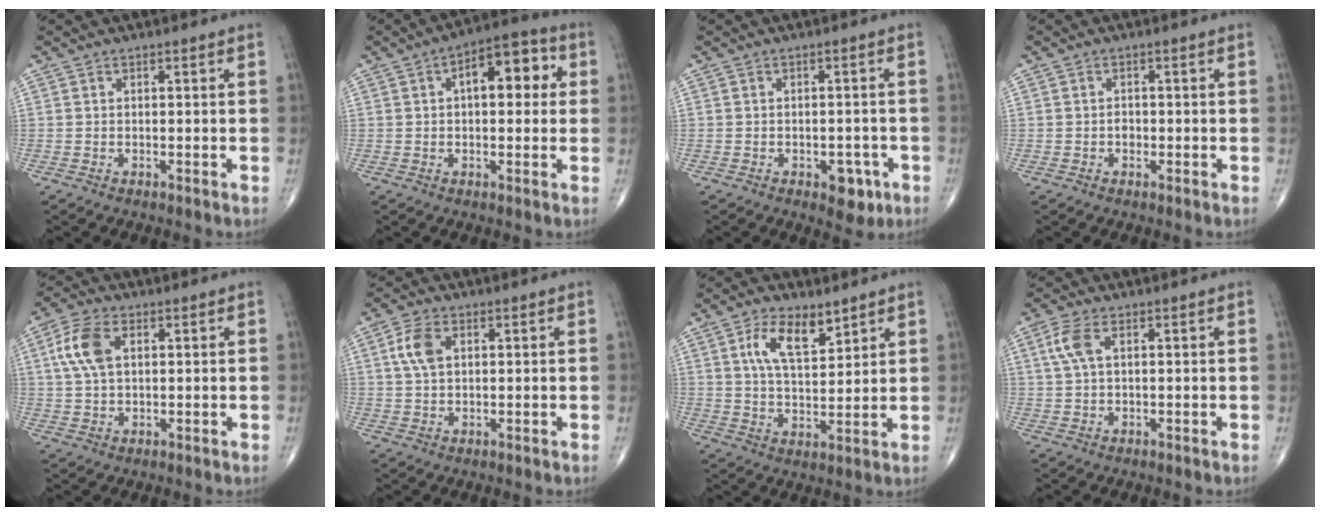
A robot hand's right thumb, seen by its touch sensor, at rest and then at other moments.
{"total": 10.9, "force": [2.3, 5.5, 9.1], "torque": [-0.097, 0.026, 0.024]}
{"total": 4.9, "force": [-2.2, 2.8, 3.3], "torque": [-0.019, 0.009, -0.024]}
{"total": 1.4, "force": [-0.3, 1.1, 0.8], "torque": [-0.007, 0.004, -0.006]}
{"total": 7.8, "force": [2.0, 4.4, 6.1], "torque": [-0.132, 0.010, 0.039]}
{"total": 5.4, "force": [1.5, 3.2, 4.0], "torque": [-0.086, 0.004, 0.027]}
{"total": 9.1, "force": [4.8, 4.2, 6.5], "torque": [-0.104, -0.025, 0.092]}
{"total": 4.5, "force": [1.4, 2.2, 3.7], "torque": [-0.098, 0.014, 0.028]}